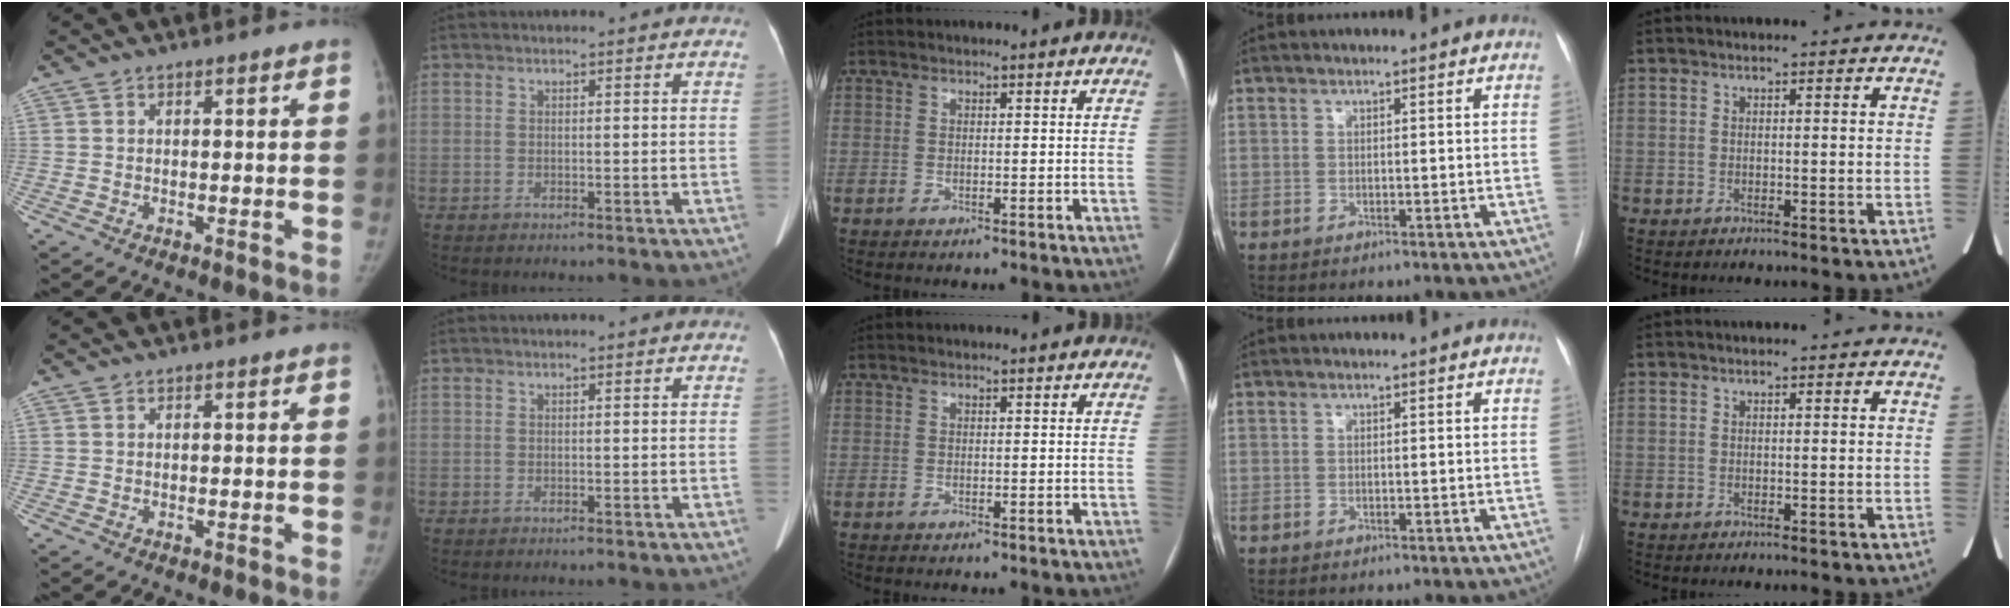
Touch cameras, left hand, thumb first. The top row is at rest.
{}